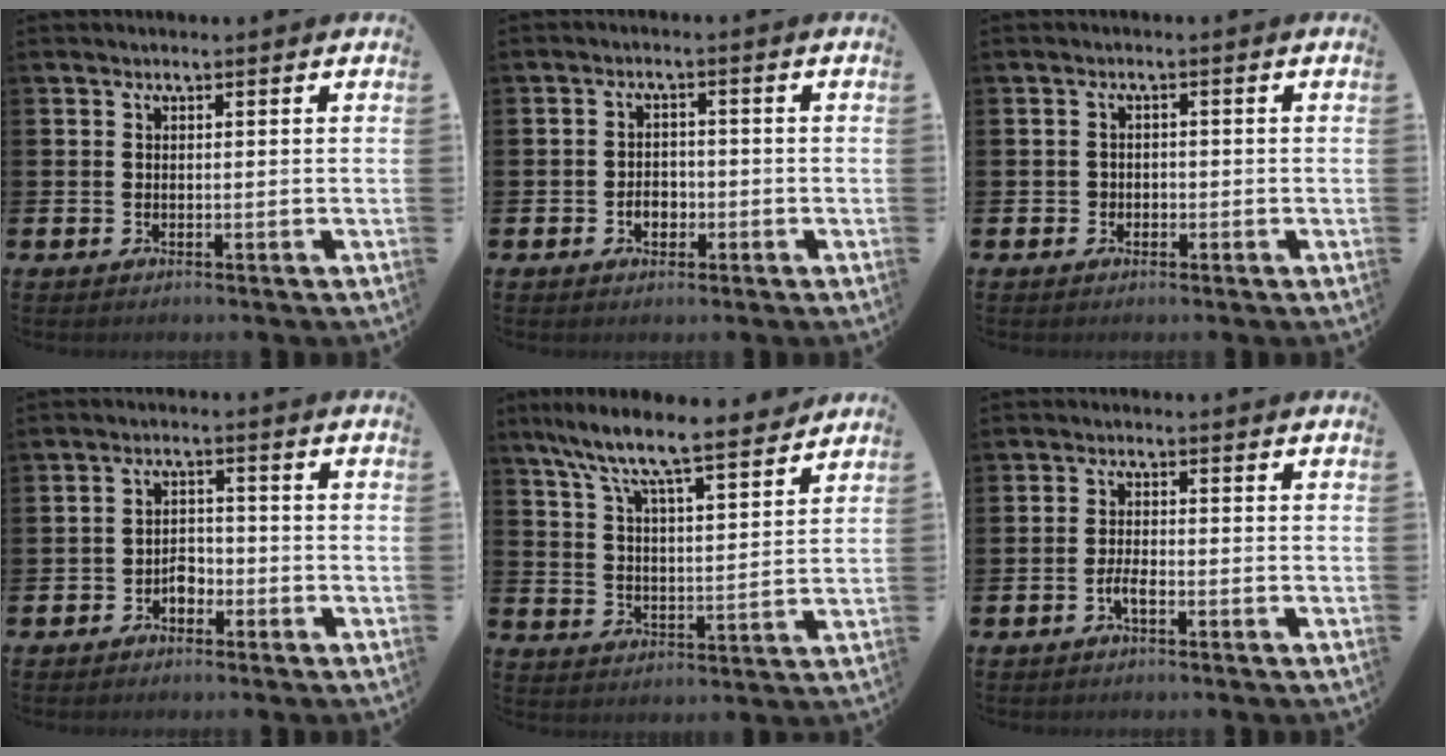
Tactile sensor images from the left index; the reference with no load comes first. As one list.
[{"total": 2.5, "force": [-0.9, 1.9, 1.4], "torque": [-0.016, -0.002, -0.023]}, {"total": 1.2, "force": [-0.6, 1.1, 0.2], "torque": [-0.002, 0.002, -0.015]}, {"total": 2.5, "force": [-1.7, 1.6, 0.8], "torque": [-0.023, 0.009, -0.036]}, {"total": 8.9, "force": [8.2, 0.7, 3.4], "torque": [-0.097, -0.060, 0.138]}, {"total": 2.0, "force": [-1.0, 0.6, 1.6], "torque": [-0.033, 0.004, -0.019]}]